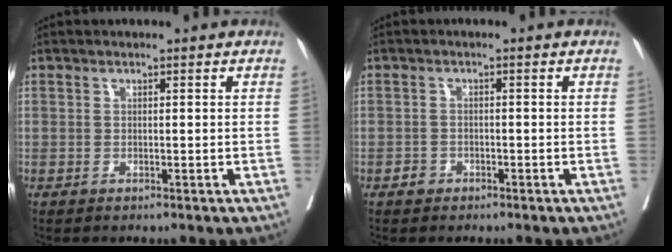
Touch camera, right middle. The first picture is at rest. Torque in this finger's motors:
{"motor_torque": [-0.11, 0.15, -0.01, -0.01]}